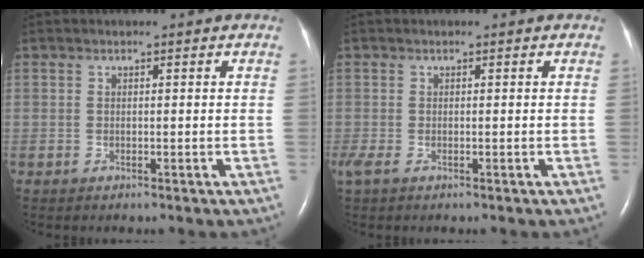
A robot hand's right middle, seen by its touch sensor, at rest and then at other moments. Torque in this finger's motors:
{"motor_torque": [0.06, -0.01, -0.02, 0.02]}